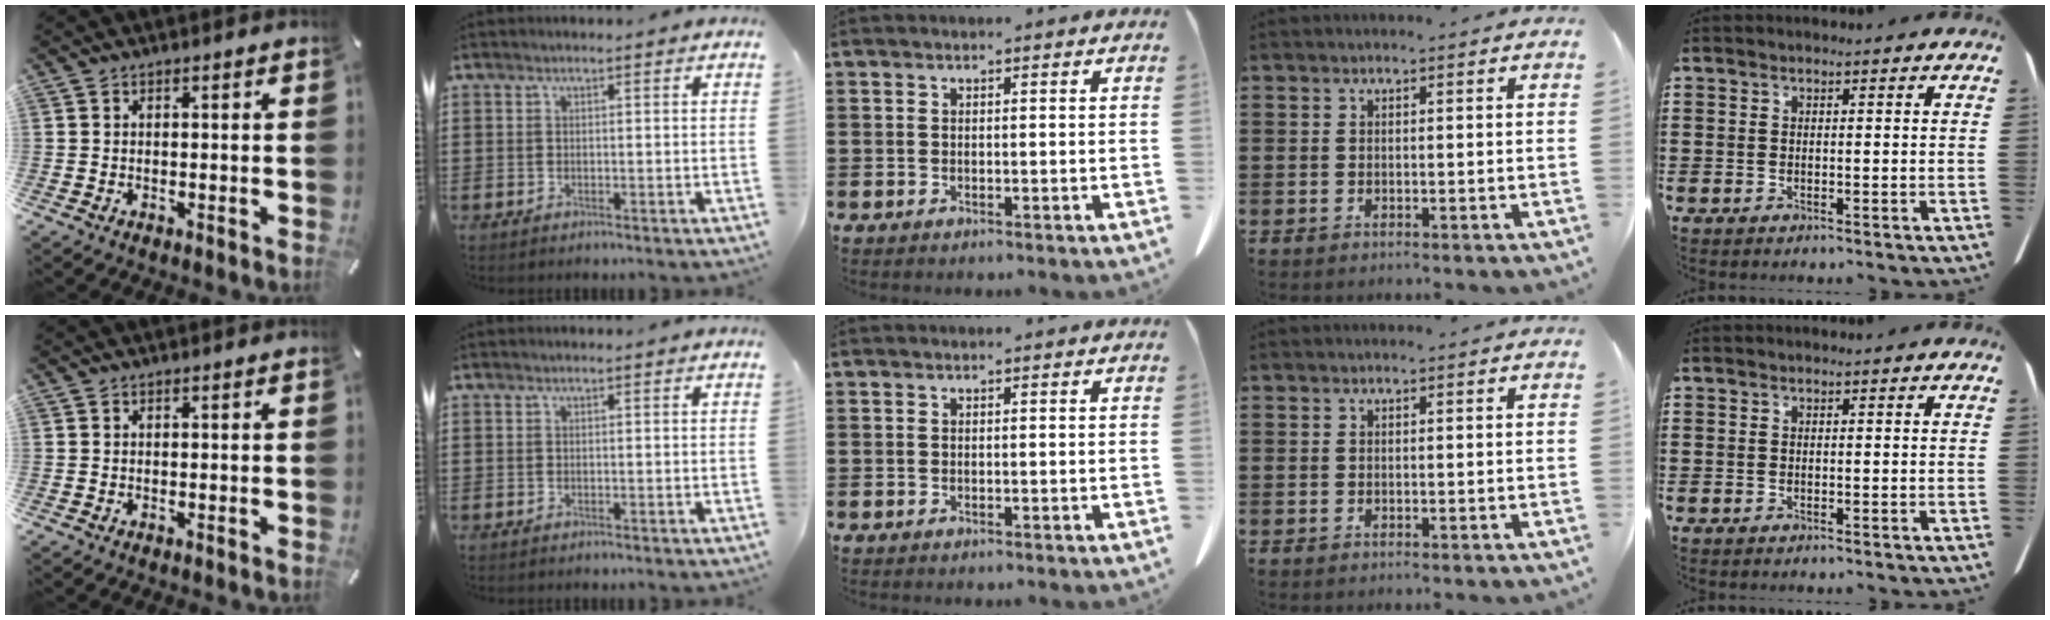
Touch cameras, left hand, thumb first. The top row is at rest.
{}